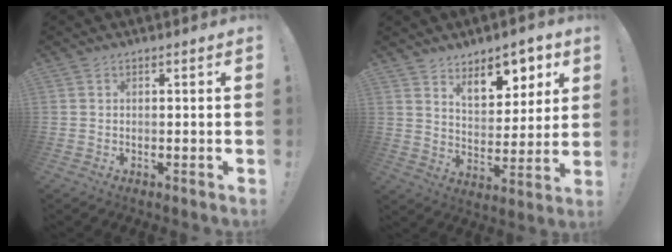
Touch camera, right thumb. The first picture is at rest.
{"total": 11.1, "force": [7.7, 5.8, 5.6], "torque": [-0.062, -0.053, 0.141]}